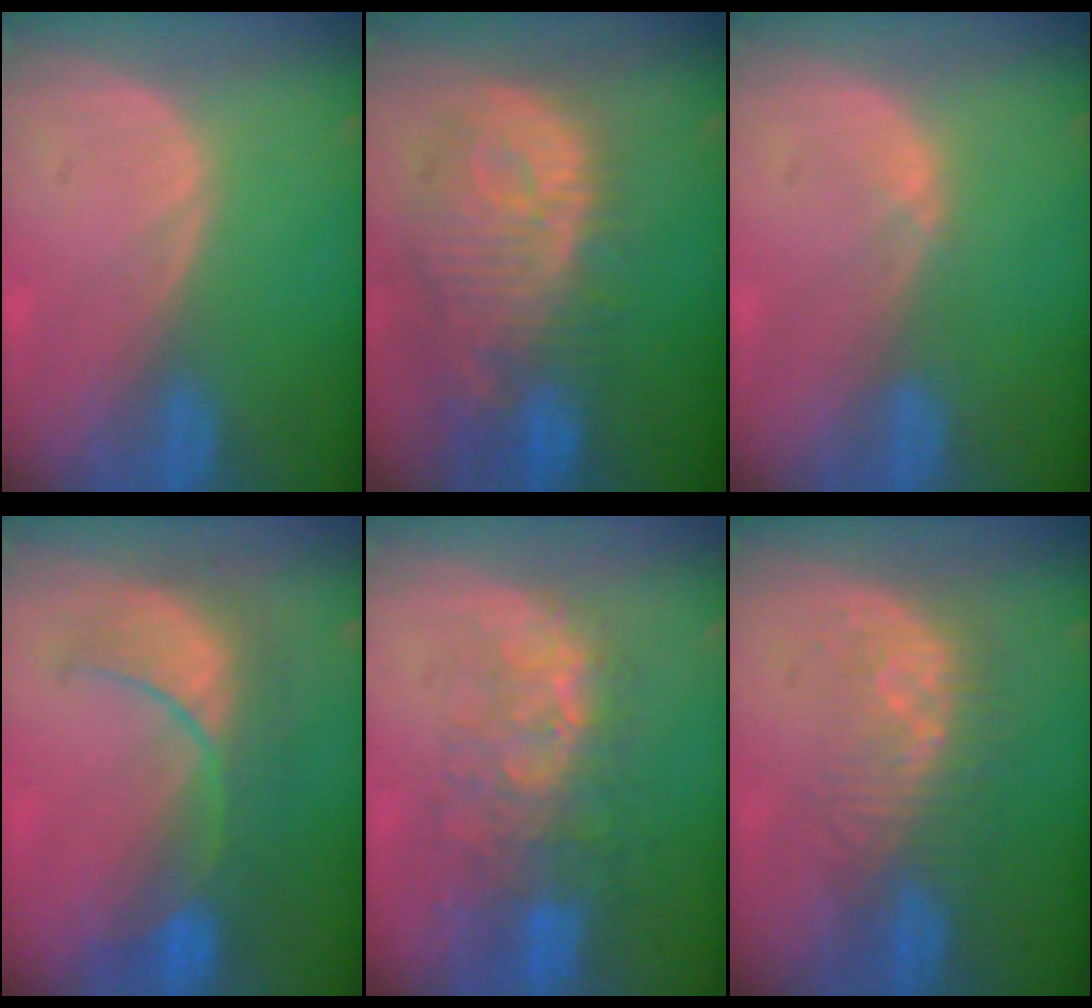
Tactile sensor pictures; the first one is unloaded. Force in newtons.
{"total": 12.5, "press": 11.1, "slide": 5.8}
{"total": 0.7, "press": 0.6, "slide": 0.4}
{"total": 8.3, "press": 8.3, "slide": 1.0}
{"total": 9.9, "press": 8.6, "slide": 4.9}
{"total": 8.2, "press": 7.3, "slide": 3.8}